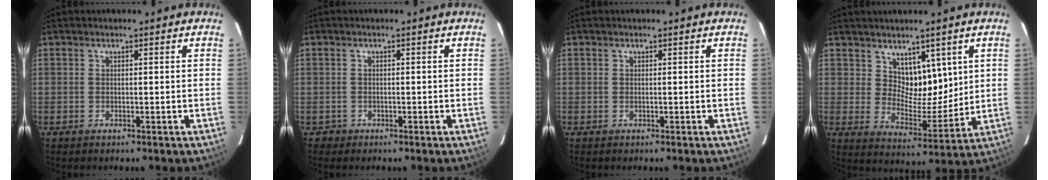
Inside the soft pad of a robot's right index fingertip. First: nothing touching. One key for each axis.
{"total": 1.4, "fx": -0.7, "fy": 1.2, "fz": -0.4, "tx": 0.001, "ty": 0.007, "tz": -0.017}
{"total": 0.0}
{"total": 7.0, "fx": 3.8, "fy": 4.2, "fz": 4.1, "tx": -0.061, "ty": -0.006, "tz": 0.075}